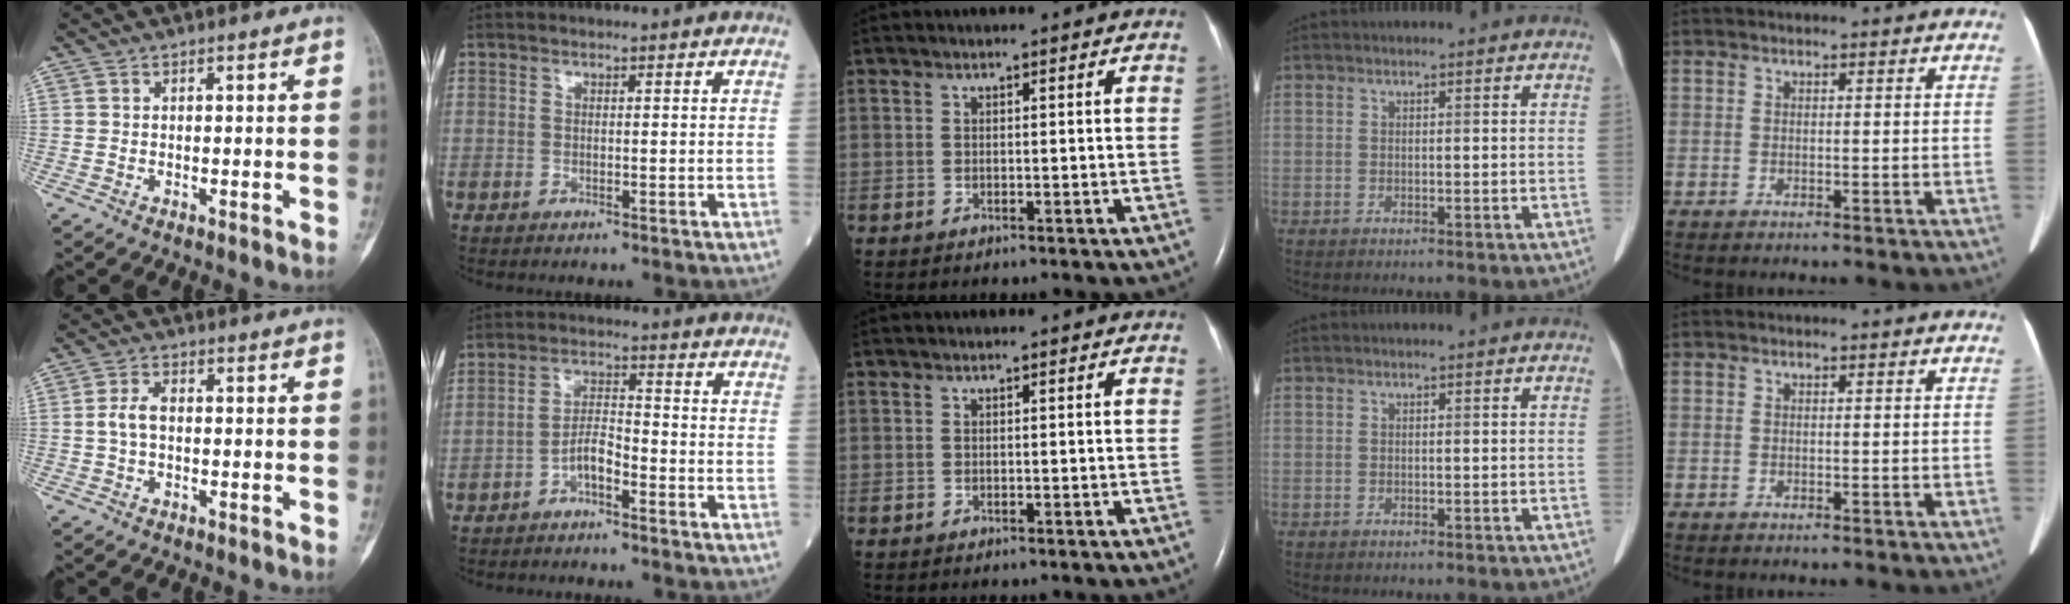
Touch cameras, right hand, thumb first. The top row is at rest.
{"thumb": {"total": 3.6, "force": [-0.3, 2.2, 2.9], "torque": [-0.057, 0.013, -0.009]}, "index": {"total": 3.9, "force": [-2.4, 1.2, 2.9], "torque": [-0.051, 0.013, -0.047]}}